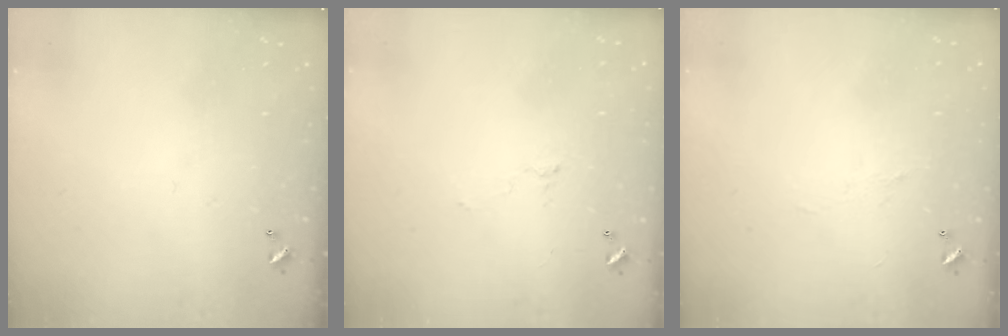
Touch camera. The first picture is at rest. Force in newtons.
{"total": 0.6, "press": 0.1, "slide": 0.6}
{"total": 2.4, "press": 2.3, "slide": 0.7}